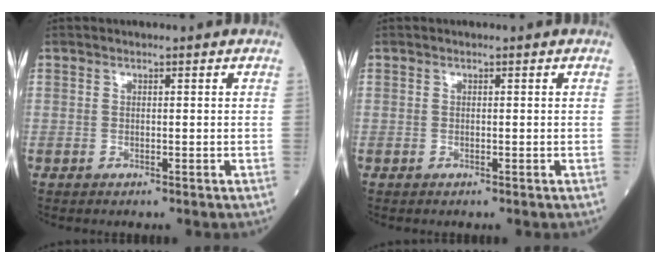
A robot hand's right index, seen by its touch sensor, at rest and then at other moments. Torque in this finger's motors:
{"motor_torque": [0.14, -0.08, -0.02, -0.01]}